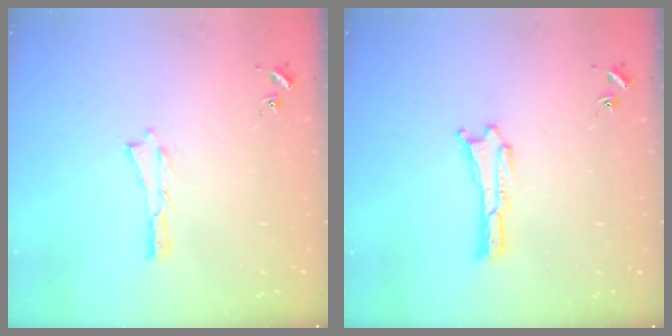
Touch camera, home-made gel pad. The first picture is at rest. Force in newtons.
{"total": 0.0}